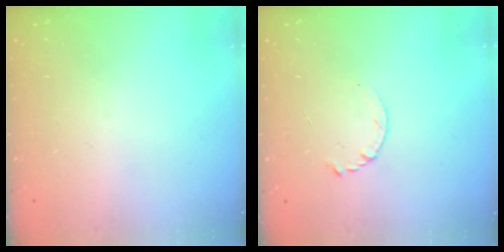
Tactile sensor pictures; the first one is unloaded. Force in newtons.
{"total": 3.9, "press": 3.9, "slide": 0.5}